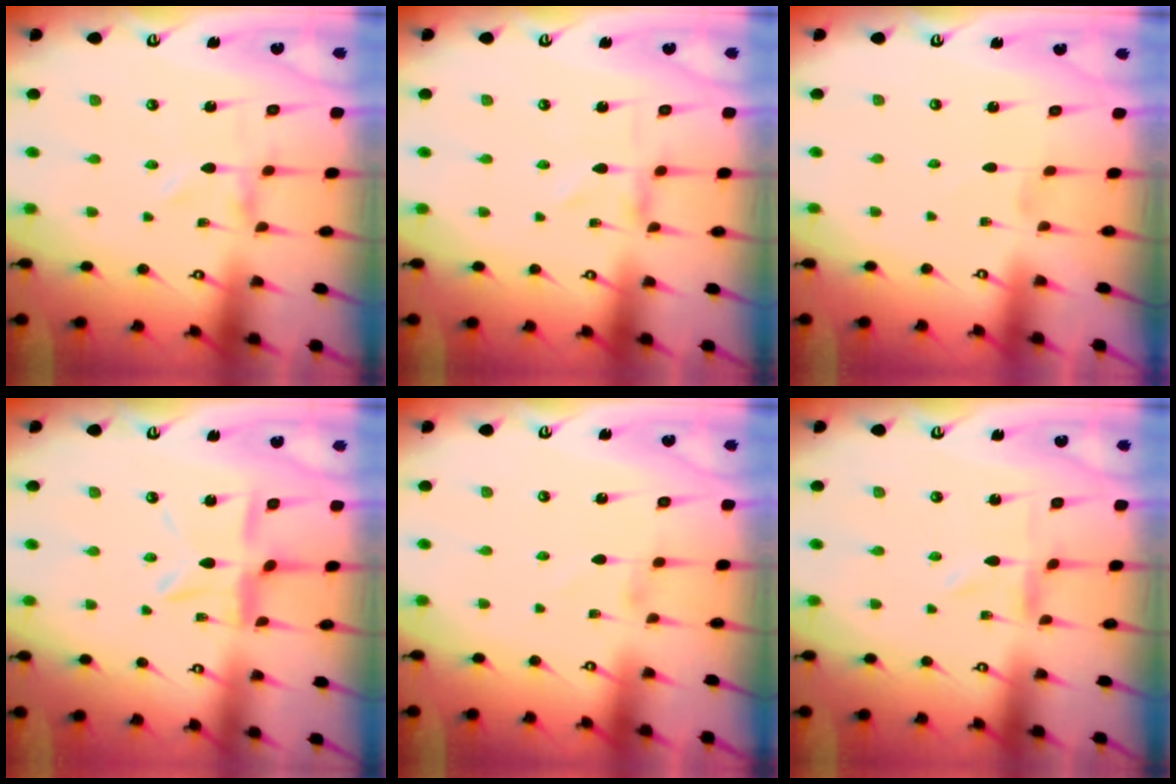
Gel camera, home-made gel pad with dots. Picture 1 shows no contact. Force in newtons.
{"total": 0.0}
{"total": 1.3, "press": 1.3, "slide": 0.1}
{"total": 9.5, "press": 9.5, "slide": 0.6}
{"total": 1.4, "press": 1.4, "slide": 0.0}
{"total": 0.0}